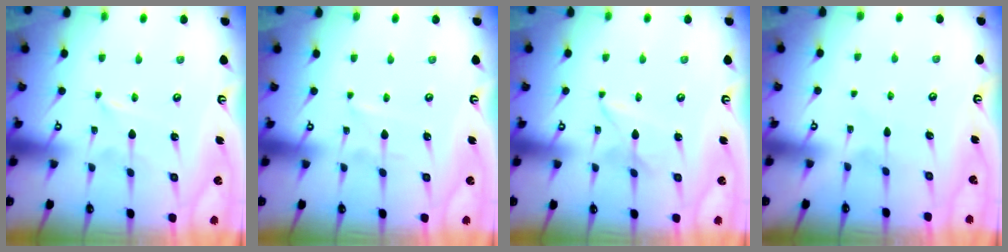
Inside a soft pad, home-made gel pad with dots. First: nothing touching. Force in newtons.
{"total": 0.0}
{"total": 2.1, "press": 2.1, "slide": 0.3}
{"total": 3.6, "press": 3.6, "slide": 0.4}